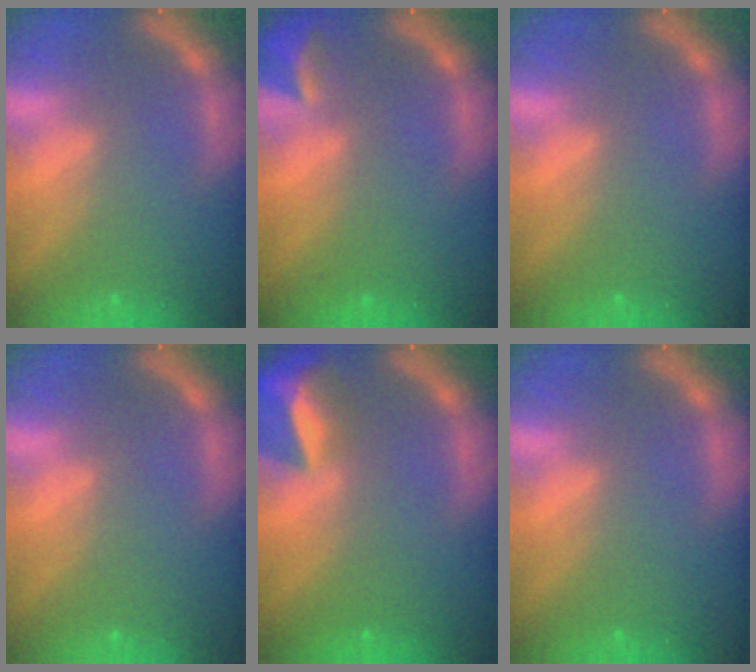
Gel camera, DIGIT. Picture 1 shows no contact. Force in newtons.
{"total": 2.4}
{"total": 0.0}
{"total": 0.0}
{"total": 6.9}
{"total": 0.0}